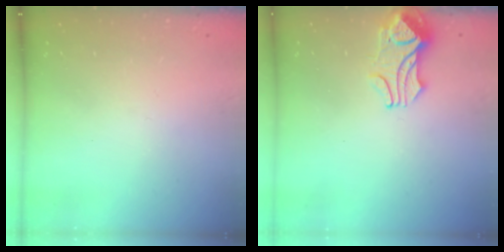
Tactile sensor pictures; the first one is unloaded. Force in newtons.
{"total": 2.2, "press": 2.1, "slide": 0.8}